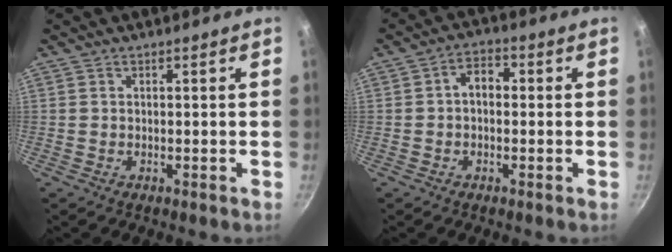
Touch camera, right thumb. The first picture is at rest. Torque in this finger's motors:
{"motor_torque": [0.20, 1.40, 0.71, -0.52, 0.00]}